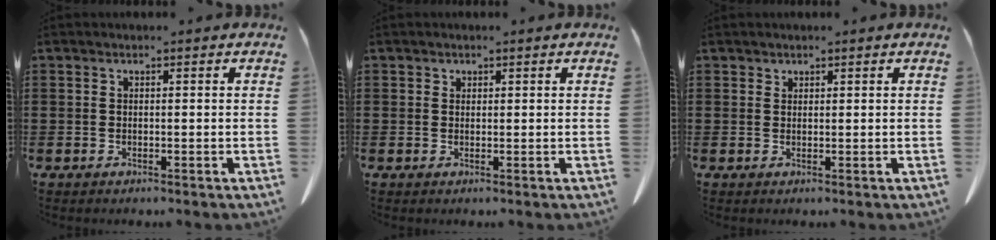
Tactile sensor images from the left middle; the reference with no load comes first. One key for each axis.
{"total": 0.8, "fx": 0.6, "fy": 0.5, "fz": 0.0, "tx": -0.003, "ty": 0.000, "tz": 0.012}
{"total": 0.9, "fx": 0.8, "fy": 0.4, "fz": 0.0, "tx": -0.004, "ty": -0.002, "tz": 0.017}